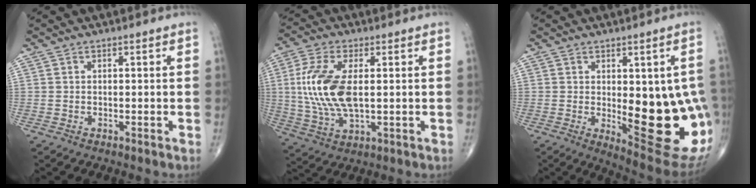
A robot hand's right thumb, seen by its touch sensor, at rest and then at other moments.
{"total": 13.8, "force": [1.2, 6.6, 12.1], "torque": [-0.264, -0.005, 0.029]}
{"total": 19.9, "force": [-1.9, 7.6, 18.3], "torque": [-0.186, -0.020, 0.004]}